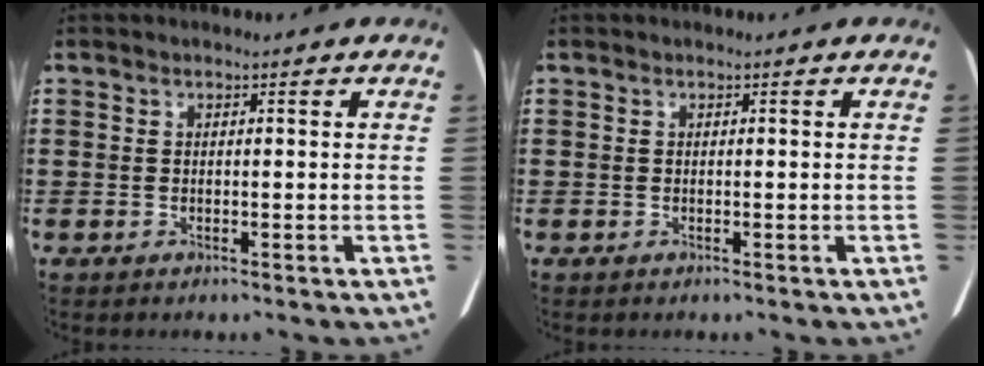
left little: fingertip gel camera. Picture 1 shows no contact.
{"total": 0.0}